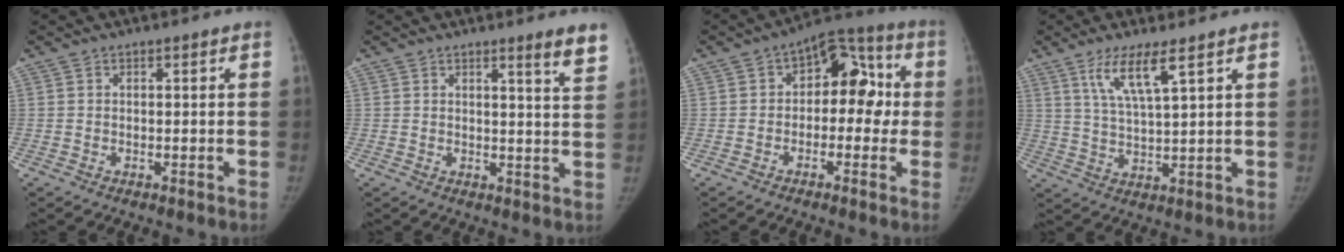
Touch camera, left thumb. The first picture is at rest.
{"total": 5.2, "force": [3.9, -0.1, 3.5], "torque": [-0.040, -0.029, 0.044]}
{"total": 11.8, "force": [0.5, 7.8, 8.9], "torque": [-0.058, 0.044, -0.009]}
{"total": 7.3, "force": [4.3, 1.0, 5.9], "torque": [-0.115, -0.025, 0.091]}